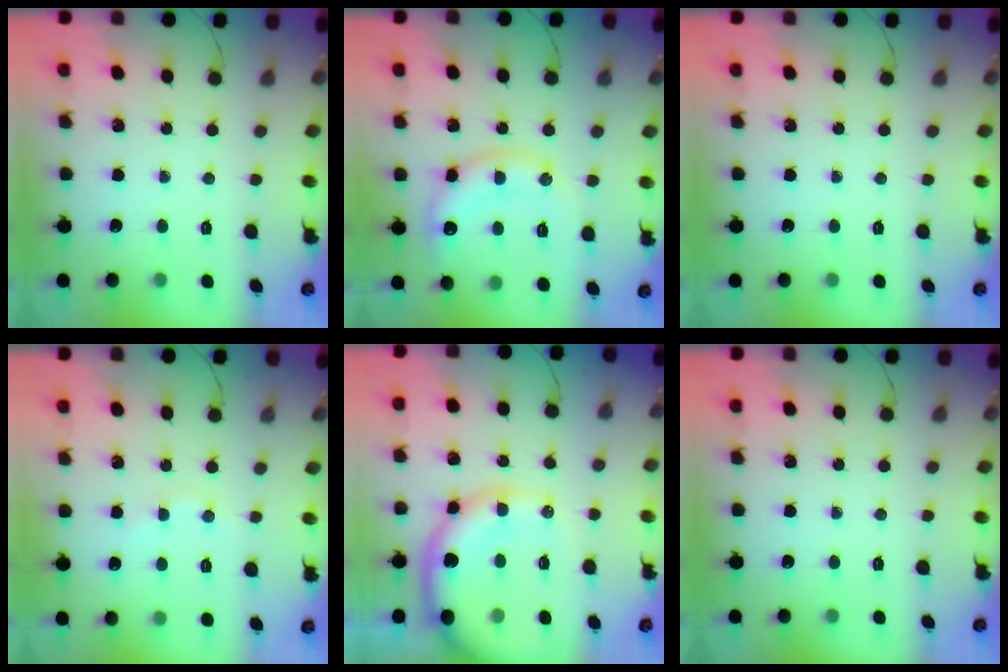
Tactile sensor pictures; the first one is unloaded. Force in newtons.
{"total": 12.7, "press": 12.7, "slide": 0.9}
{"total": 0.0}
{"total": 3.1, "press": 3.0, "slide": 0.8}
{"total": 17.9, "press": 17.5, "slide": 3.8}
{"total": 0.0}